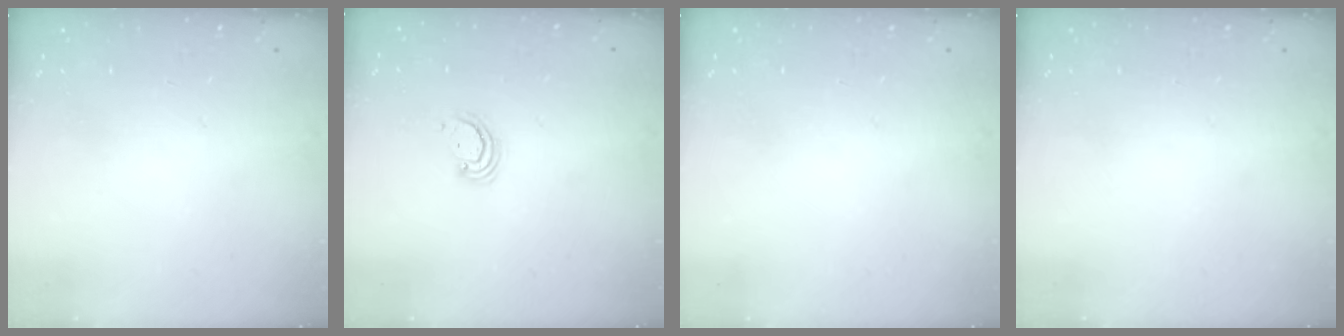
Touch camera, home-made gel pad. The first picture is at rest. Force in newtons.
{"total": 2.9, "press": 2.8, "slide": 0.3}
{"total": 0.0}
{"total": 0.0}